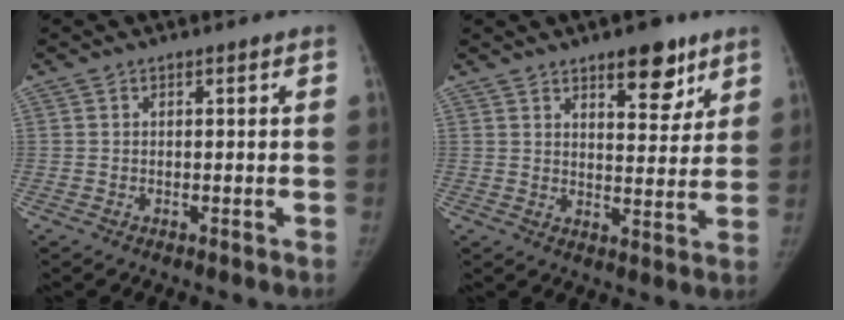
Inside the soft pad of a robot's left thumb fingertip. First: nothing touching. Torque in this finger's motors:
{"motor_torque": [0.94, 0.38, 1.00, -0.69, 0.00]}